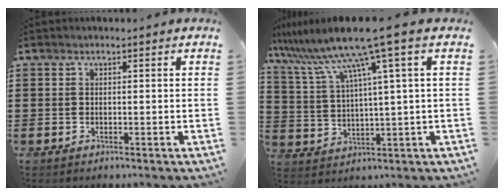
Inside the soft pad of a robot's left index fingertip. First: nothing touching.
{"total": 10.5, "force": [6.9, -0.5, 8.0], "torque": [-0.192, -0.033, 0.108]}